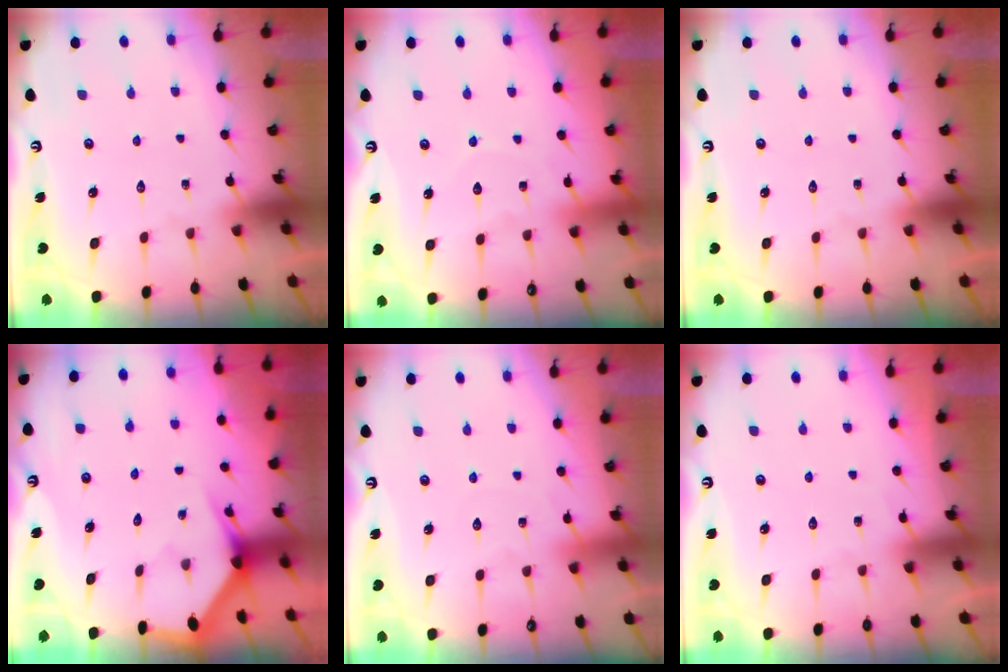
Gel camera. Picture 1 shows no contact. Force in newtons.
{"total": 4.7, "press": 4.6, "slide": 0.5}
{"total": 0.0}
{"total": 3.1, "press": 3.1, "slide": 0.1}
{"total": 2.8, "press": 2.8, "slide": 0.4}
{"total": 4.8, "press": 4.7, "slide": 0.6}